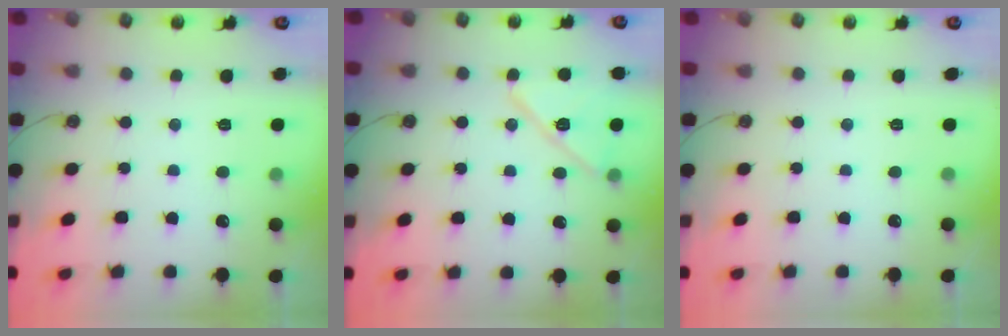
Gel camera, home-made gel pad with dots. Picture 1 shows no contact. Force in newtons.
{"total": 12.5, "press": 12.4, "slide": 0.7}
{"total": 0.0}